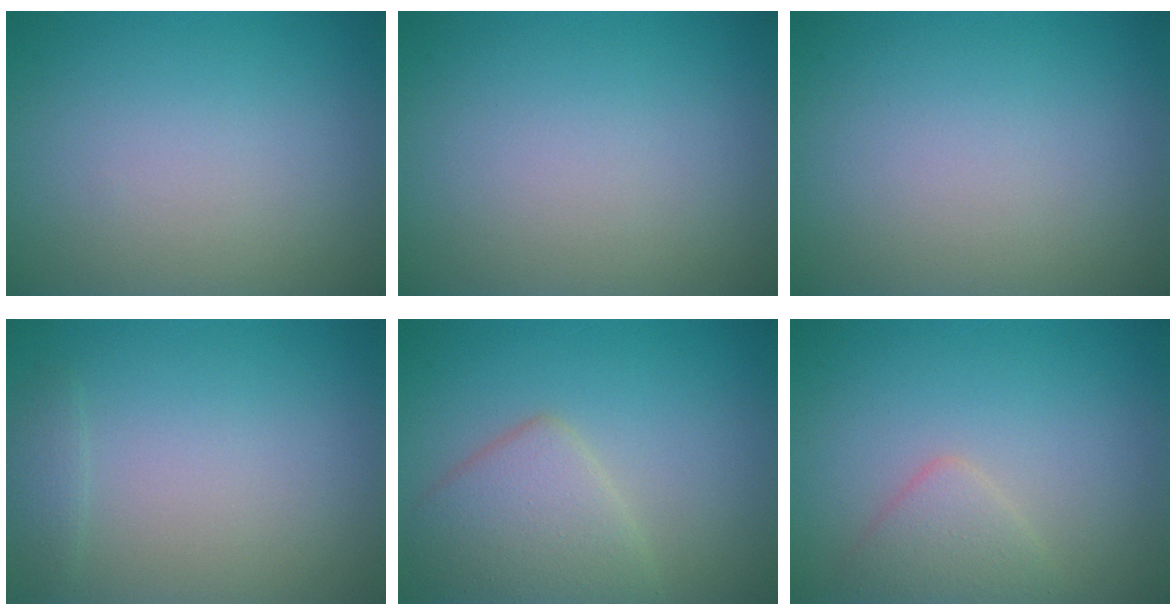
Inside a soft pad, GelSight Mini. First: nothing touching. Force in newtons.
{"total": 0.0}
{"total": 0.0}
{"total": 1.0, "press": 1.0, "slide": 0.1}
{"total": 4.3, "press": 4.3, "slide": 0.1}
{"total": 2.1, "press": 2.1, "slide": 0.2}